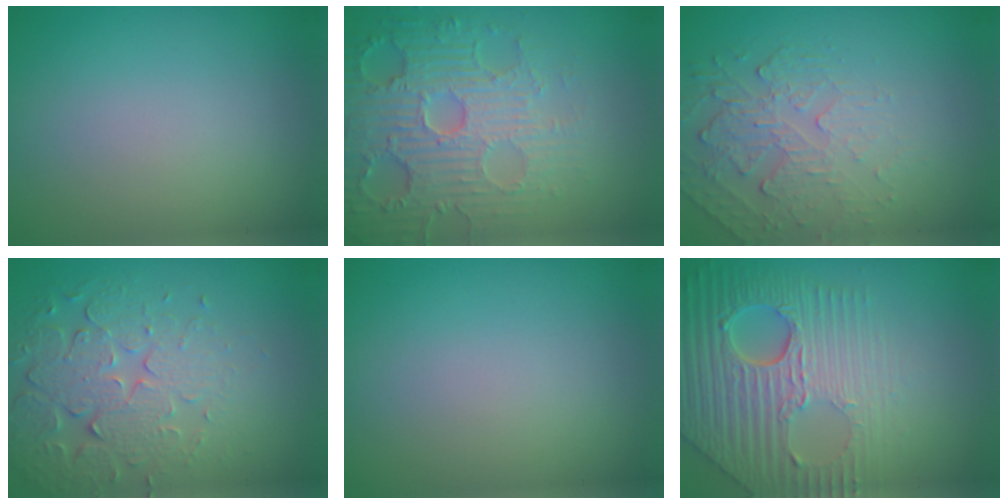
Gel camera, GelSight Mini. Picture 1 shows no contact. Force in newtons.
{"total": 6.2, "press": 5.5, "slide": 2.8}
{"total": 2.4, "press": 1.7, "slide": 1.7}
{"total": 5.1, "press": 4.5, "slide": 2.5}
{"total": 0.0}
{"total": 8.1, "press": 6.2, "slide": 5.3}